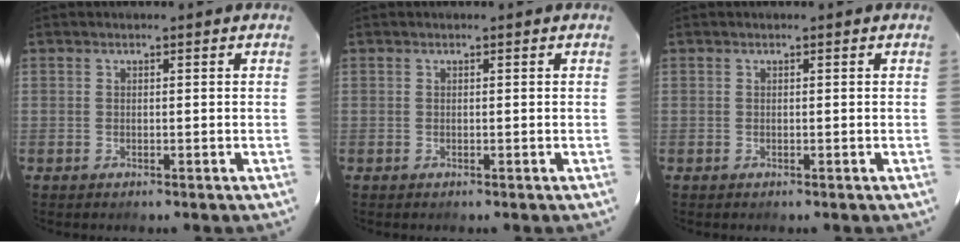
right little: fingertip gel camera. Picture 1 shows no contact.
{"total": 0.0}
{"total": 0.0}